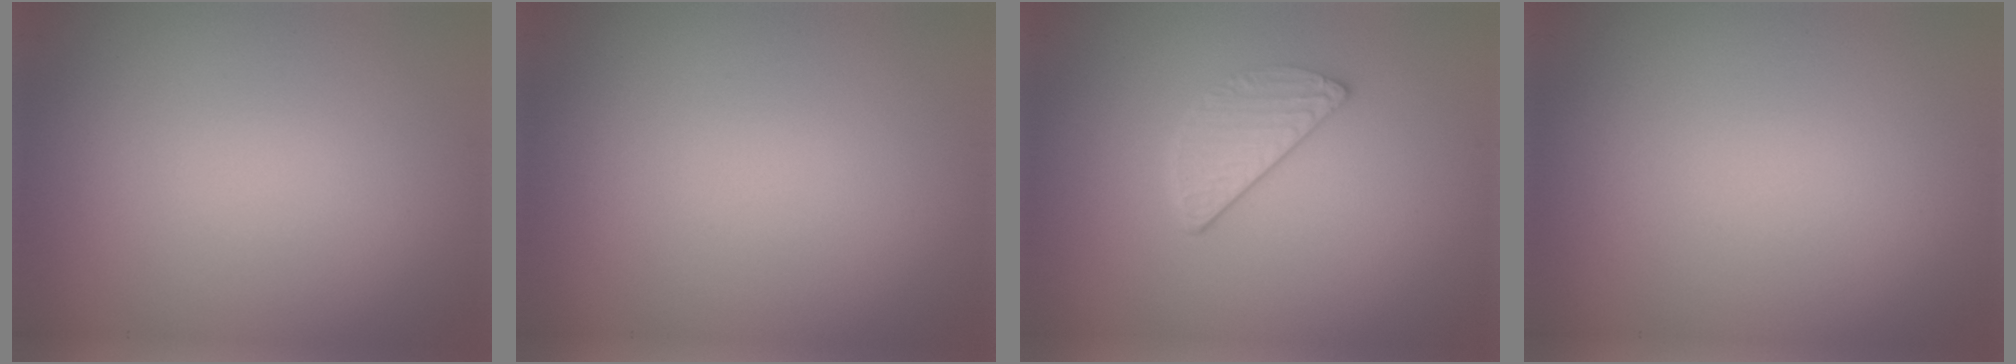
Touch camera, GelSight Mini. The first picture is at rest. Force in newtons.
{"total": 0.0}
{"total": 2.2, "press": 1.5, "slide": 1.6}
{"total": 0.0}